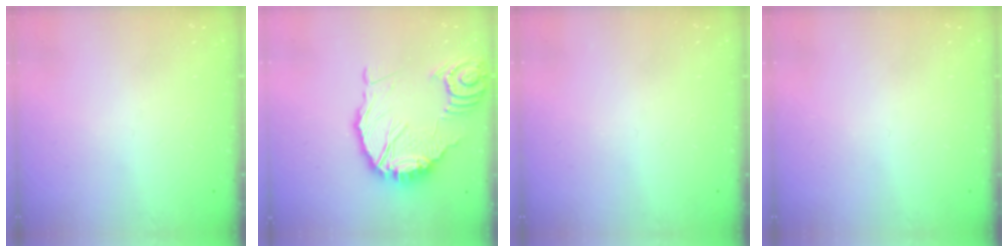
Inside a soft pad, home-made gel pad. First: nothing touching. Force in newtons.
{"total": 15.2, "press": 15.1, "slide": 1.9}
{"total": 0.0}
{"total": 0.0}